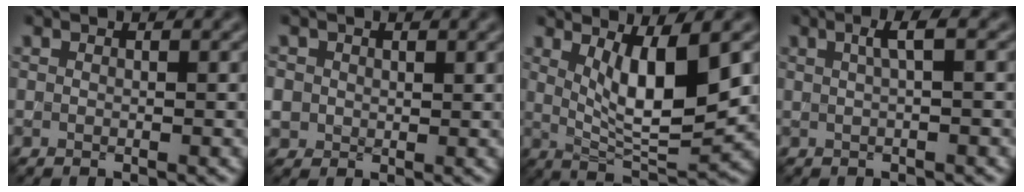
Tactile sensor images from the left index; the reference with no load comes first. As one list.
[{"total": 2.5, "force": [0.5, 2.3, 0.7], "torque": [-0.026, 0.002, 0.012]}, {"total": 6.4, "force": [1.9, 1.7, 5.9], "torque": [-0.099, -0.018, 0.039]}, {"total": 2.1, "force": [0.6, 0.3, 2.0], "torque": [-0.030, 0.008, 0.009]}]